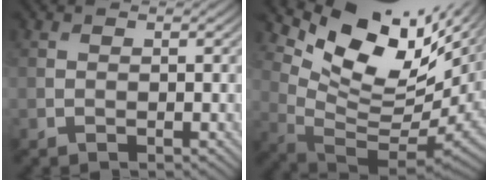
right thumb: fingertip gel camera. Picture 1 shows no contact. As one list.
[{"total": 14.3, "force": [8.0, 6.2, 10.2], "torque": [-0.193, 0.012, 0.152]}]